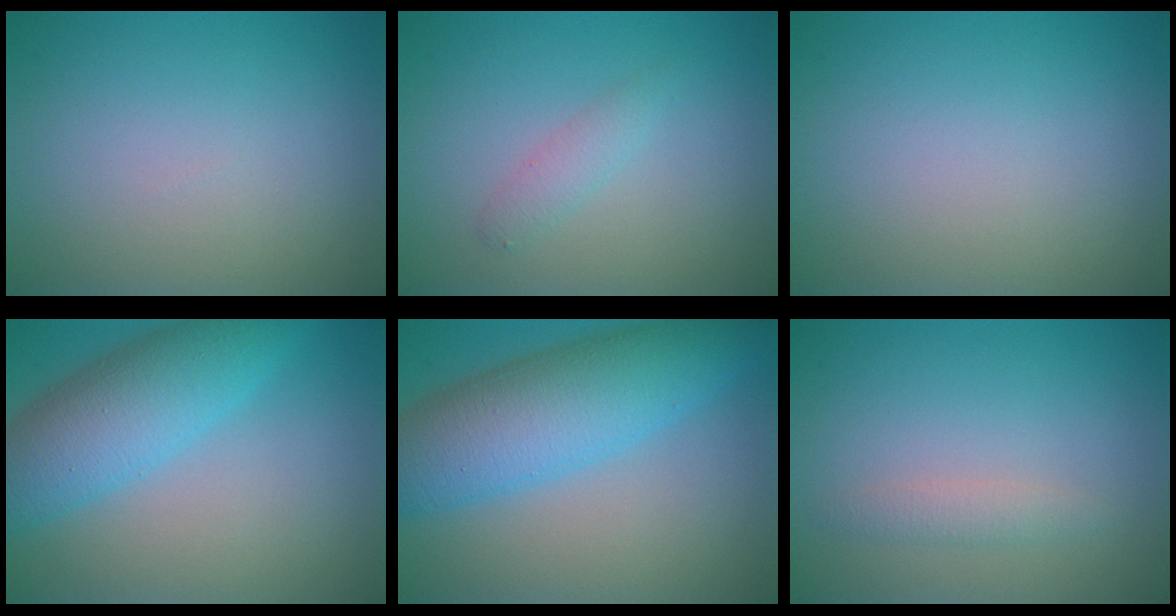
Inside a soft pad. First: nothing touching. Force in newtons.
{"total": 1.4, "press": 1.4, "slide": 0.0}
{"total": 0.0}
{"total": 7.1, "press": 7.1, "slide": 0.3}
{"total": 8.6, "press": 8.6, "slide": 0.2}
{"total": 1.4, "press": 1.4, "slide": 0.1}